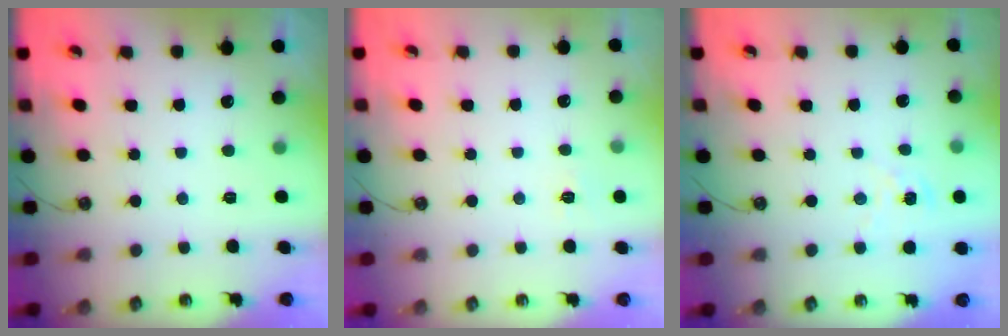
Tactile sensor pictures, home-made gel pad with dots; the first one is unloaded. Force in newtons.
{"total": 6.0, "press": 6.0, "slide": 0.7}
{"total": 1.9, "press": 1.9, "slide": 0.2}